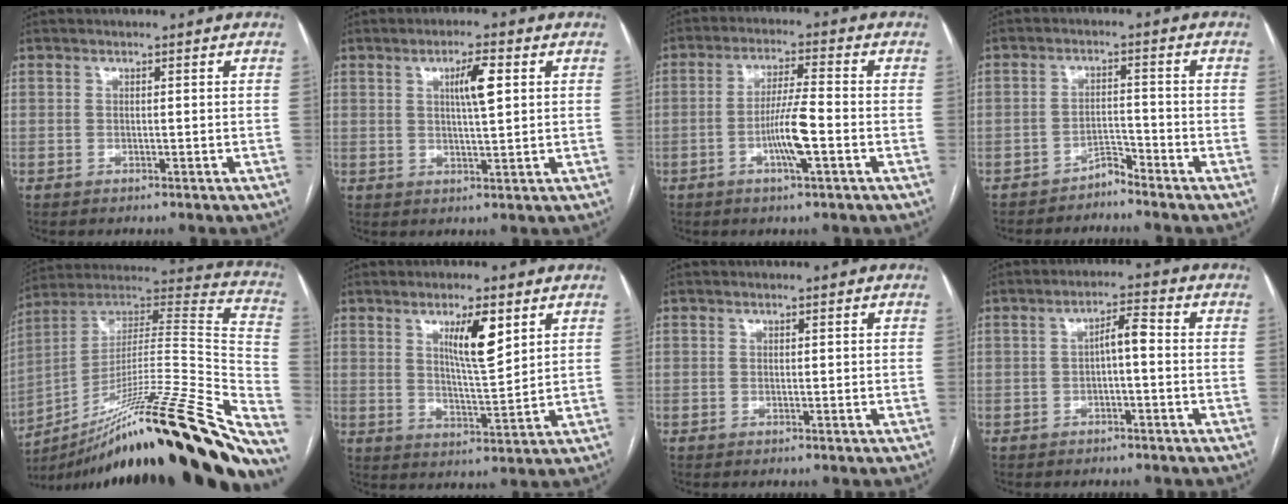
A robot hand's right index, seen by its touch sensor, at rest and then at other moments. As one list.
[{"total": 5.0, "force": [1.7, 0.6, 4.7], "torque": [-0.081, 0.003, 0.029]}, {"total": 6.9, "force": [-2.1, 0.1, 6.5], "torque": [-0.128, -0.001, -0.038]}, {"total": 2.5, "force": [-2.5, 0.3, 0.1], "torque": [0.007, -0.005, -0.043]}, {"total": 37.4, "force": [-26.6, 1.5, 26.2], "torque": [-0.297, -0.012, -0.410]}, {"total": 7.5, "force": [3.7, 1.1, 6.4], "torque": [-0.111, -0.008, 0.063]}, {"total": 0.0}, {"total": 3.4, "force": [-0.3, 0.8, 3.3], "torque": [-0.055, 0.015, -0.004]}]